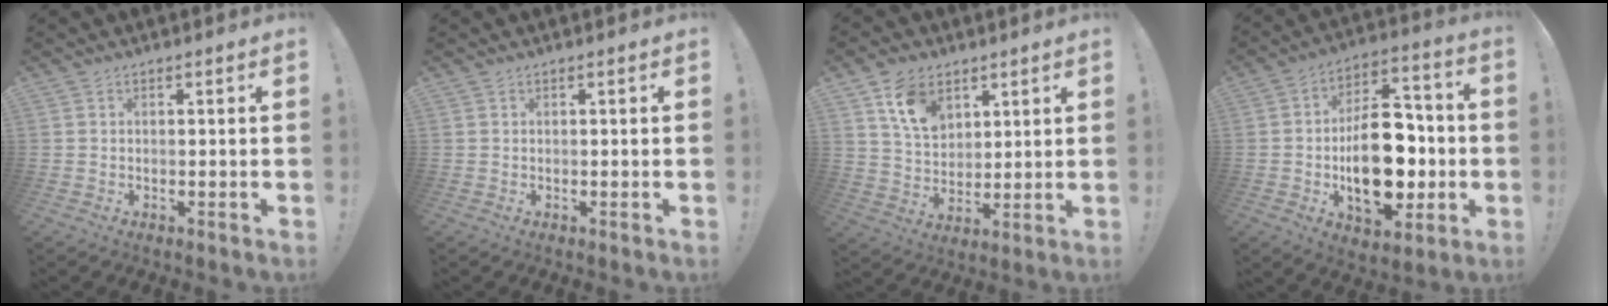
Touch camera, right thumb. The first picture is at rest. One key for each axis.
{"total": 0.0}
{"total": 11.4, "fx": 6.4, "fy": 7.6, "fz": 5.7, "tx": -0.095, "ty": -0.021, "tz": 0.123}
{"total": 22.3, "fx": -3.4, "fy": 13.5, "fz": 17.4, "tx": -0.276, "ty": 0.017, "tz": -0.045}